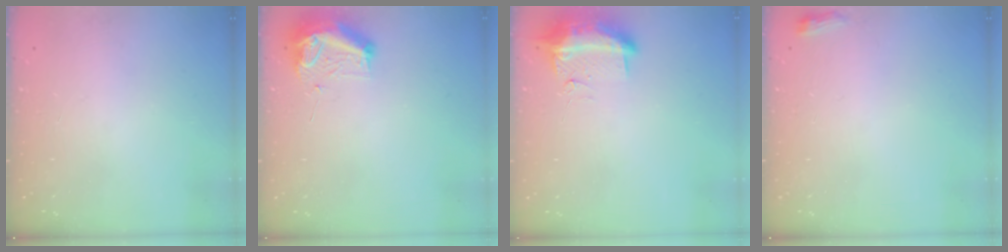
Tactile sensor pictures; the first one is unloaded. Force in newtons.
{"total": 8.7, "press": 8.6, "slide": 1.0}
{"total": 19.1, "press": 13.0, "slide": 14.0}
{"total": 4.7, "press": 4.6, "slide": 0.8}